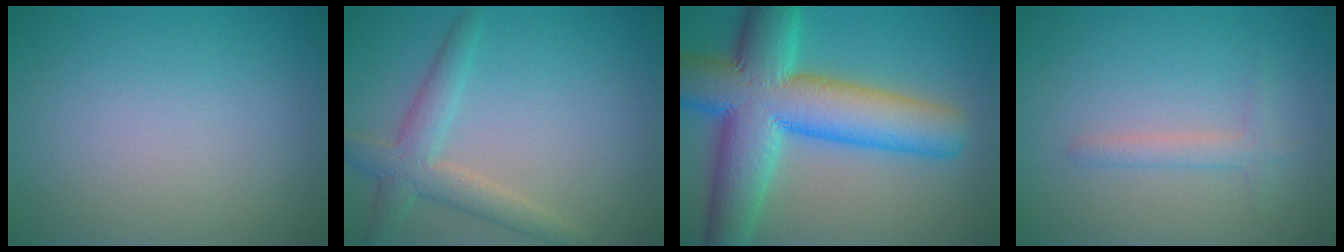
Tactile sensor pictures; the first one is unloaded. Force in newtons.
{"total": 3.5, "press": 3.5, "slide": 0.1}
{"total": 12.6, "press": 12.6, "slide": 0.4}
{"total": 1.5, "press": 1.5, "slide": 0.0}